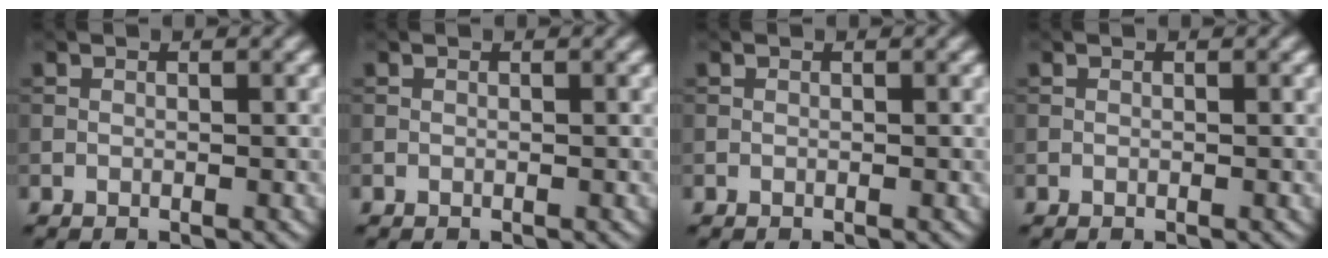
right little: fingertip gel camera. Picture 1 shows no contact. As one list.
[{"total": 0.0}, {"total": 0.0}, {"total": 0.0}]